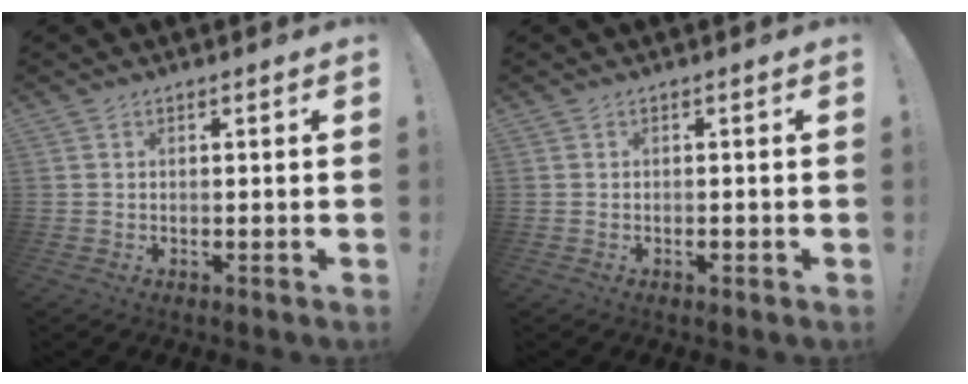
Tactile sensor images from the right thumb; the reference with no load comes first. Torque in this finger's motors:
{"motor_torque": [0.29, -0.06, 0.32, -0.35, 0.01]}